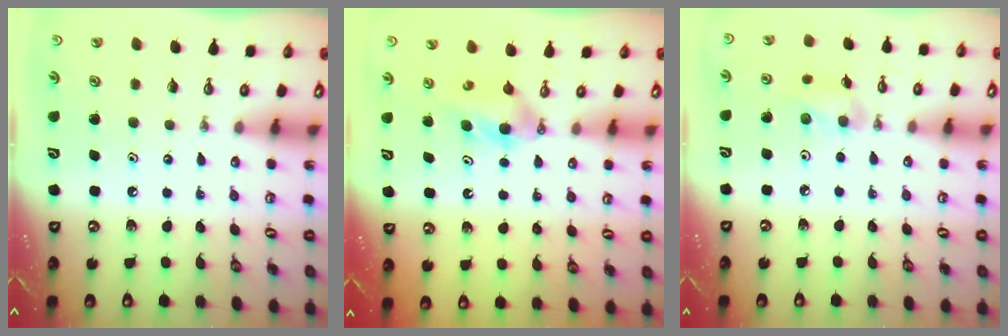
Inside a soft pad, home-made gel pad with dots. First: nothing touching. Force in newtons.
{"total": 4.4, "press": 4.4, "slide": 0.6}
{"total": 7.0, "press": 6.6, "slide": 2.5}